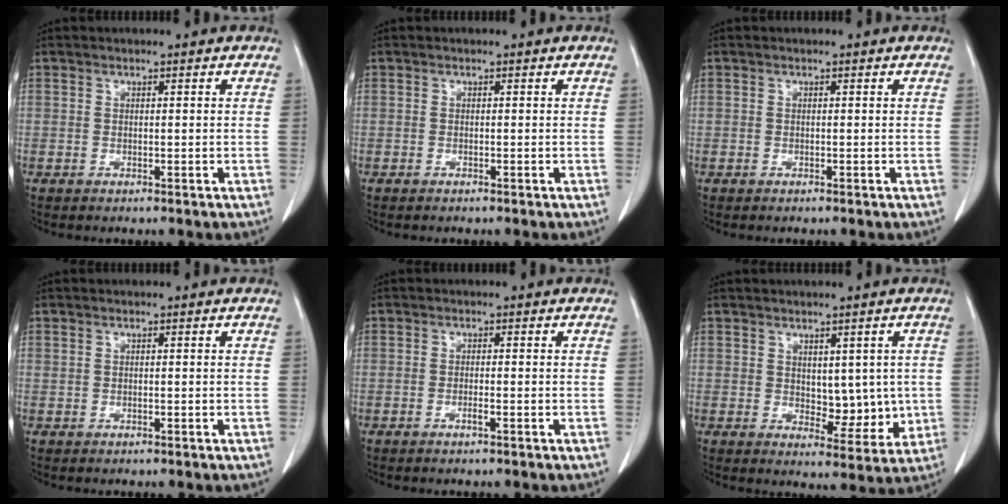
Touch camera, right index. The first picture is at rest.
{"total": 0.0}
{"total": 0.0}
{"total": 0.0}
{"total": 0.9, "force": [-0.4, 0.0, 0.8], "torque": [-0.013, 0.002, -0.006]}
{"total": 8.4, "force": [1.7, 5.1, 6.4], "torque": [-0.078, -0.006, 0.047]}